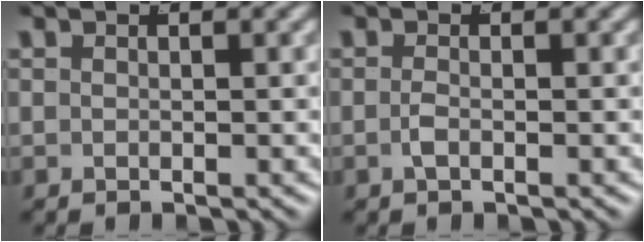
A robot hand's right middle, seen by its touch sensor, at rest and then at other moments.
{"total": 0.9, "force": [-0.6, 0.0, 0.7], "torque": [-0.022, -0.011, -0.007]}